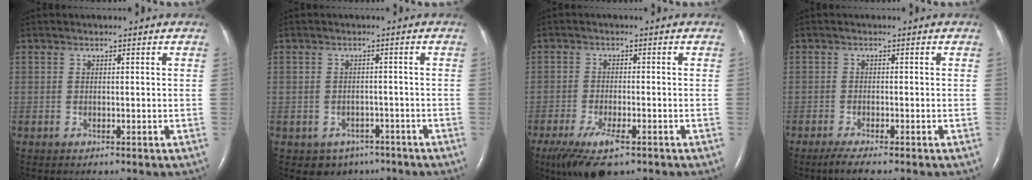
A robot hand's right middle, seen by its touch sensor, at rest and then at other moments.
{"total": 4.3, "force": [-2.9, 3.2, 0.6], "torque": [-0.004, 0.014, -0.032]}
{"total": 7.4, "force": [-4.5, 2.0, 5.6], "torque": [-0.106, -0.017, -0.073]}
{"total": 3.2, "force": [-2.5, 0.1, 2.1], "torque": [-0.040, -0.008, -0.043]}